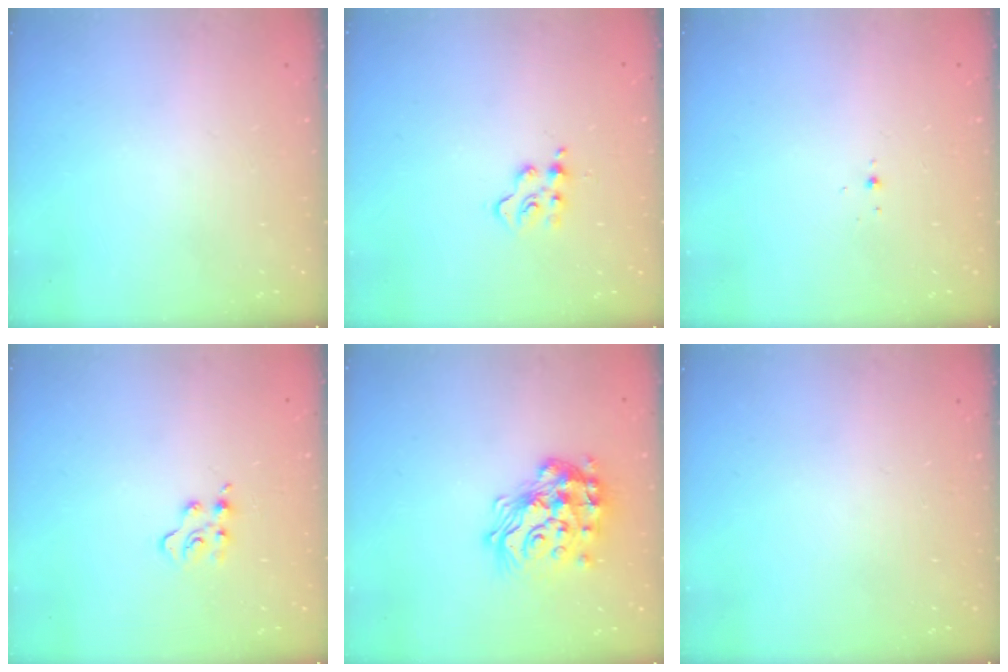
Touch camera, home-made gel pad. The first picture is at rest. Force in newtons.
{"total": 4.6, "press": 4.6, "slide": 0.5}
{"total": 3.0, "press": 2.9, "slide": 0.8}
{"total": 4.4, "press": 4.3, "slide": 0.5}
{"total": 20.7, "press": 20.7, "slide": 1.2}
{"total": 0.0}